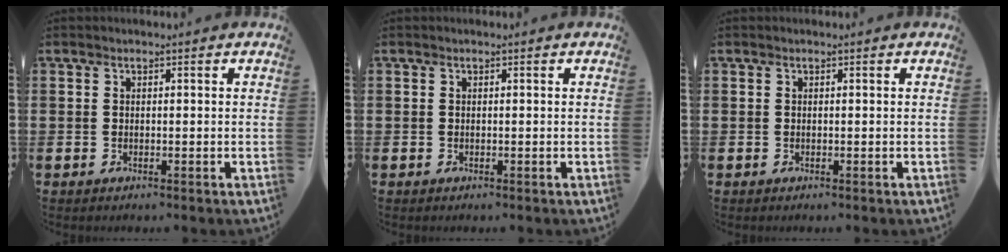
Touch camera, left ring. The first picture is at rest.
{"total": 0.0}
{"total": 0.0}